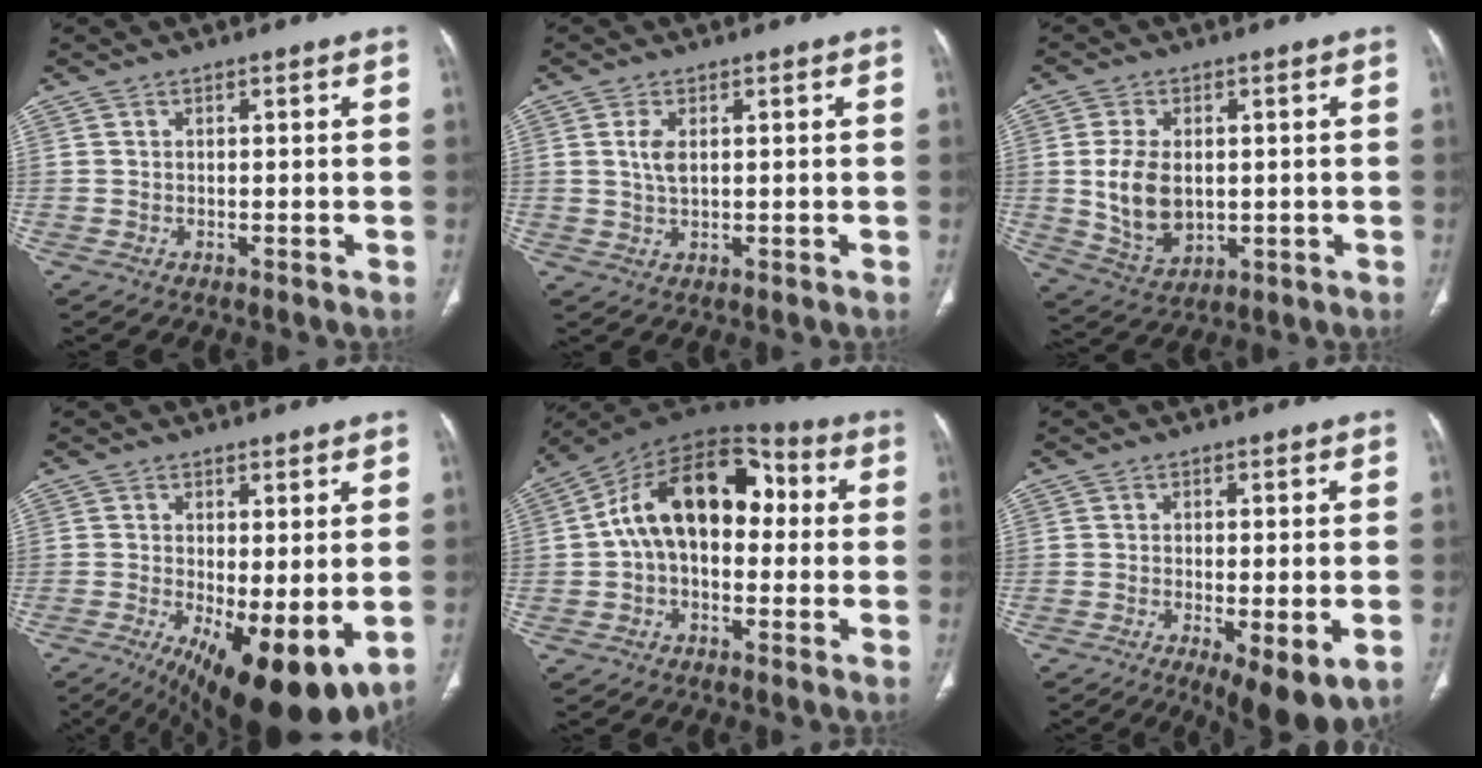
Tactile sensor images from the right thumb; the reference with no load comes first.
{"total": 3.3, "force": [0.9, 1.5, 2.7], "torque": [-0.057, -0.001, 0.018]}
{"total": 10.2, "force": [0.3, 6.6, 7.7], "torque": [-0.136, -0.011, 0.021]}
{"total": 15.0, "force": [-4.5, 5.3, 13.3], "torque": [-0.188, -0.027, -0.051]}
{"total": 17.0, "force": [1.2, 10.6, 13.2], "torque": [-0.189, 0.053, 0.009]}
{"total": 10.1, "force": [-4.2, 3.2, 8.6], "torque": [-0.133, -0.012, -0.060]}